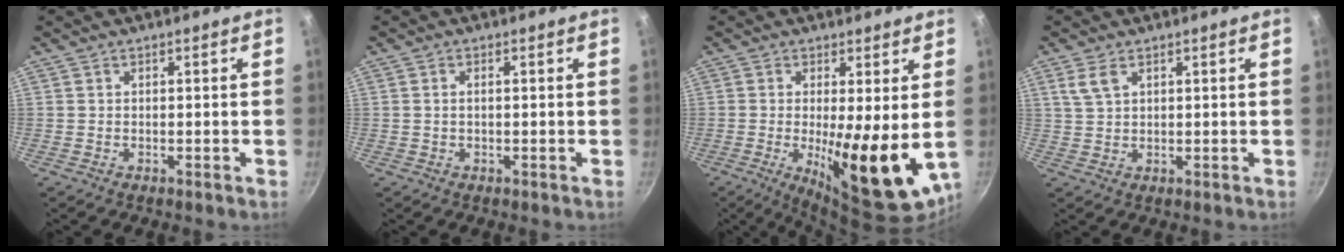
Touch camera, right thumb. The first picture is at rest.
{"total": 0.9, "force": [0.1, 0.3, 0.9], "torque": [-0.021, 0.004, 0.000]}
{"total": 14.9, "force": [-0.7, 3.8, 14.4], "torque": [-0.196, -0.030, -0.001]}
{"total": 3.6, "force": [1.9, 2.0, 2.3], "torque": [-0.044, -0.005, 0.040]}